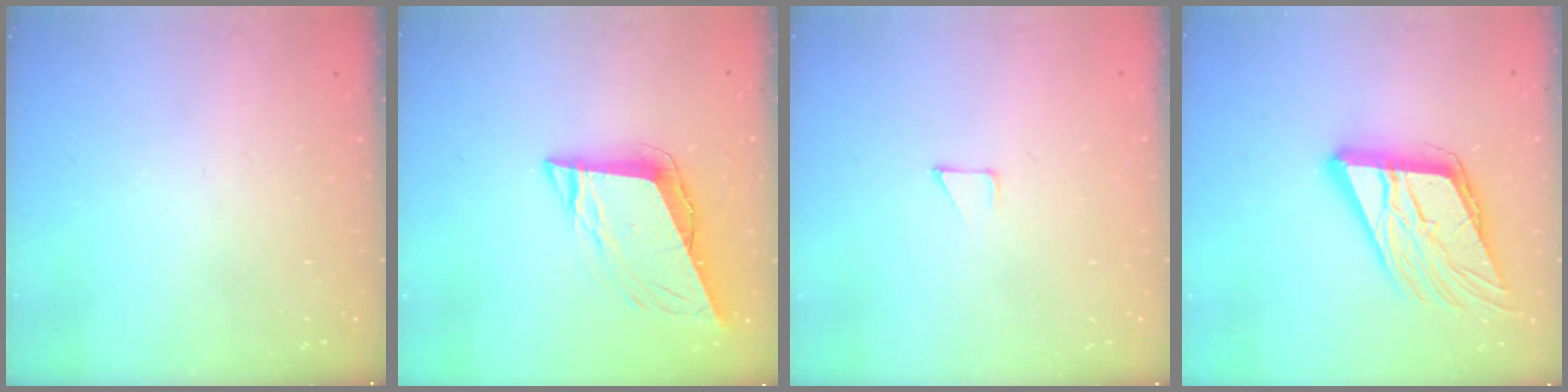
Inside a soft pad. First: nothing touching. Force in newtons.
{"total": 10.9, "press": 10.3, "slide": 3.4}
{"total": 2.8, "press": 2.8, "slide": 0.2}
{"total": 18.7, "press": 18.4, "slide": 3.2}